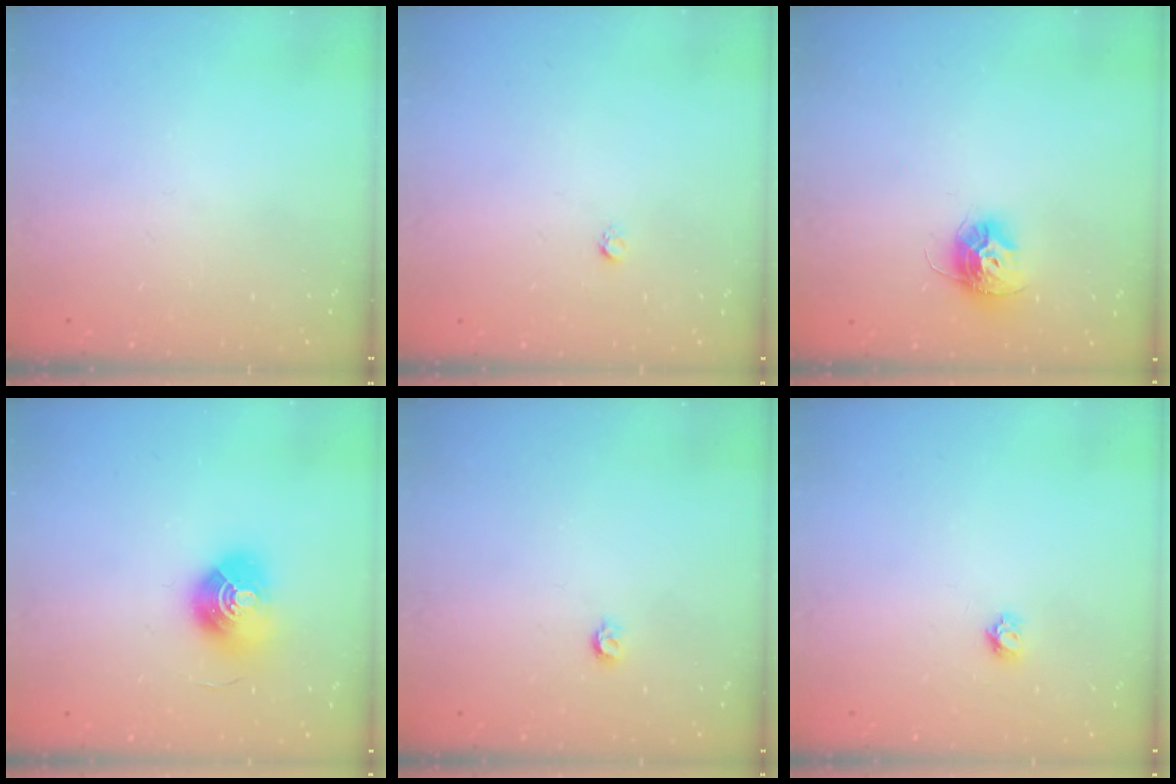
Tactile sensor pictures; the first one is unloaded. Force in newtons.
{"total": 1.6, "press": 1.5, "slide": 0.1}
{"total": 10.5, "press": 10.4, "slide": 0.9}
{"total": 10.4, "press": 10.4, "slide": 0.3}
{"total": 3.2, "press": 3.2, "slide": 0.5}
{"total": 3.7, "press": 3.7, "slide": 0.2}